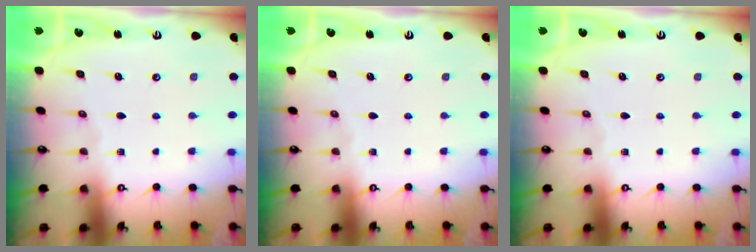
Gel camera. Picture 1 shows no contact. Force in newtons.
{"total": 0.0}
{"total": 0.0}